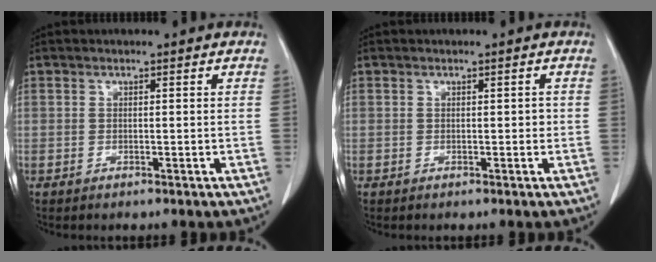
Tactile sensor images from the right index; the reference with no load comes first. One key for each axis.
{"total": 0.6, "fx": 0.0, "fy": 0.3, "fz": 0.5, "tx": -0.004, "ty": 0.002, "tz": 0.001}